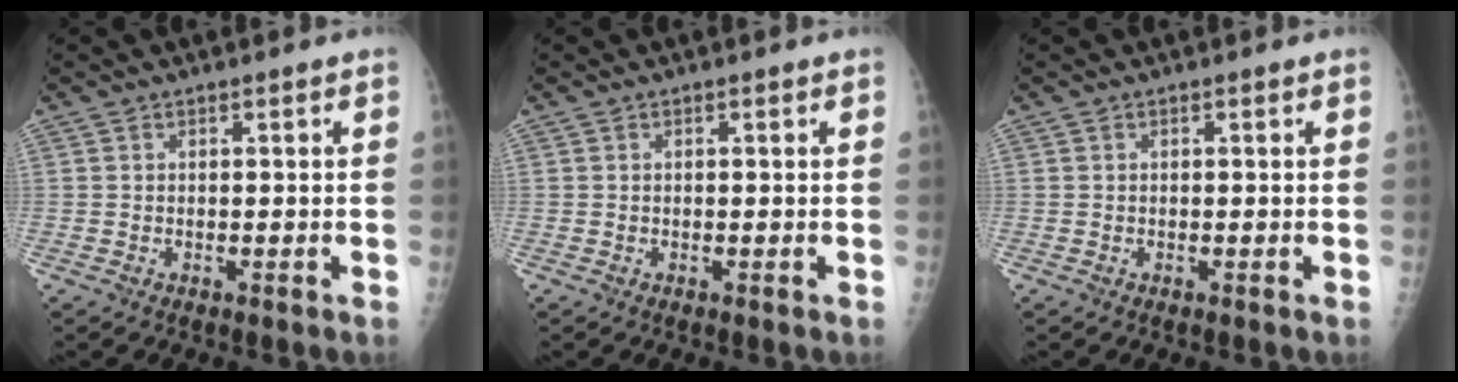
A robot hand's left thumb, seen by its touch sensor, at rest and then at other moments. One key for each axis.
{"total": 0.0}
{"total": 0.0}